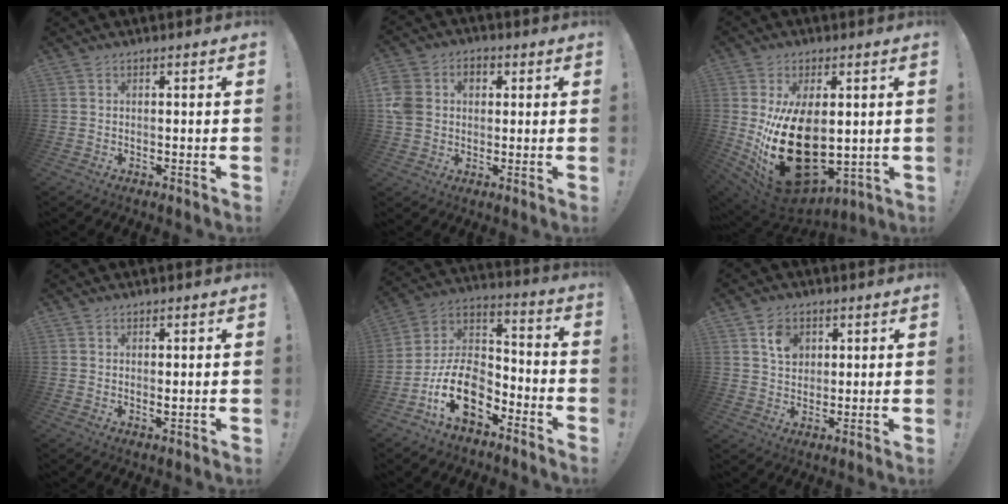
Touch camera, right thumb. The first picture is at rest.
{"total": 9.6, "force": [0.9, 8.3, 4.8], "torque": [-0.090, 0.004, 0.021]}
{"total": 24.1, "force": [-0.3, 14.4, 19.3], "torque": [-0.359, -0.031, 0.019]}
{"total": 1.0, "force": [0.7, 0.4, 0.6], "torque": [0.002, -0.007, 0.011]}
{"total": 16.9, "force": [-8.9, 10.5, 9.9], "torque": [-0.179, 0.050, -0.149]}
{"total": 8.5, "force": [4.5, 6.2, 3.8], "torque": [-0.054, -0.017, 0.086]}